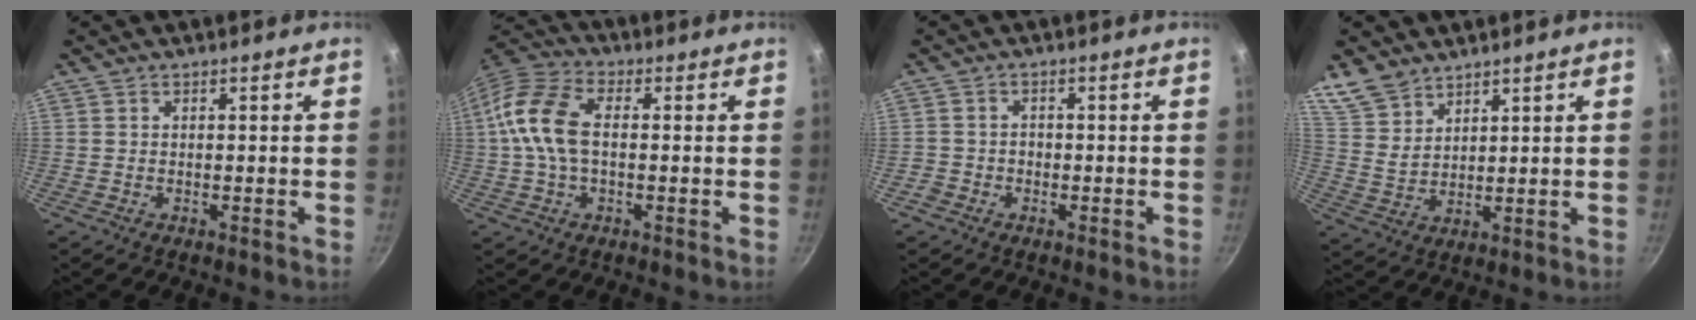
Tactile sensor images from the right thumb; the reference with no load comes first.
{"total": 12.1, "force": [0.5, 7.1, 9.8], "torque": [-0.193, 0.032, -0.006]}
{"total": 2.1, "force": [-1.2, 1.7, 0.5], "torque": [0.000, 0.015, -0.020]}
{"total": 7.6, "force": [6.0, 3.9, 2.4], "torque": [-0.030, -0.020, 0.128]}